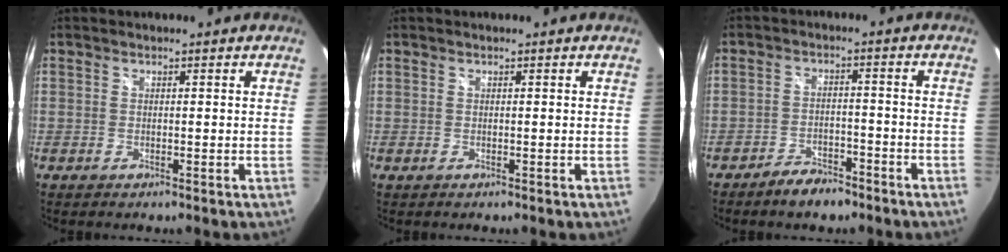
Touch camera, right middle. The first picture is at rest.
{"total": 0.0}
{"total": 5.2, "force": [-4.3, 2.1, 1.8], "torque": [-0.048, 0.009, -0.067]}